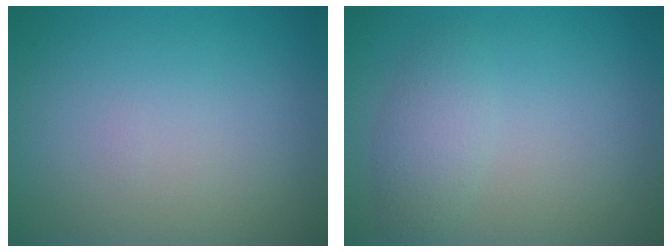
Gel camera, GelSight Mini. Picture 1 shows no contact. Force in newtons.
{"total": 2.2, "press": 2.2, "slide": 0.0}